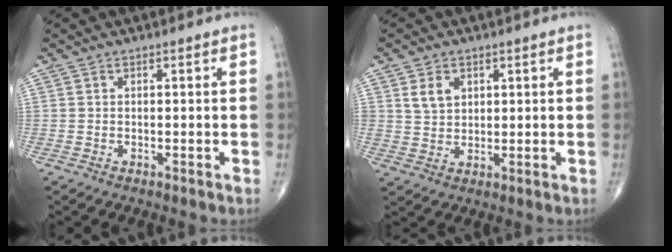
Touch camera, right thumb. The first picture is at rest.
{"total": 4.6, "force": [1.9, 3.3, 2.5], "torque": [-0.029, -0.011, 0.039]}